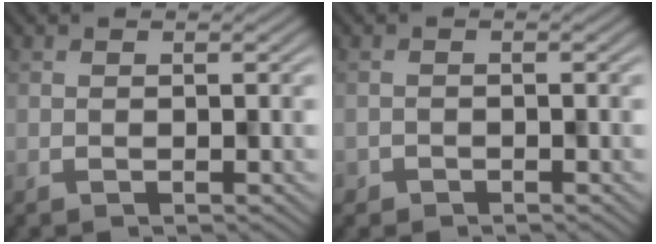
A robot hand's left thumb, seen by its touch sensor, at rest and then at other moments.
{"total": 0.9, "force": [-0.5, 0.5, -0.6], "torque": [0.013, -0.001, -0.010]}